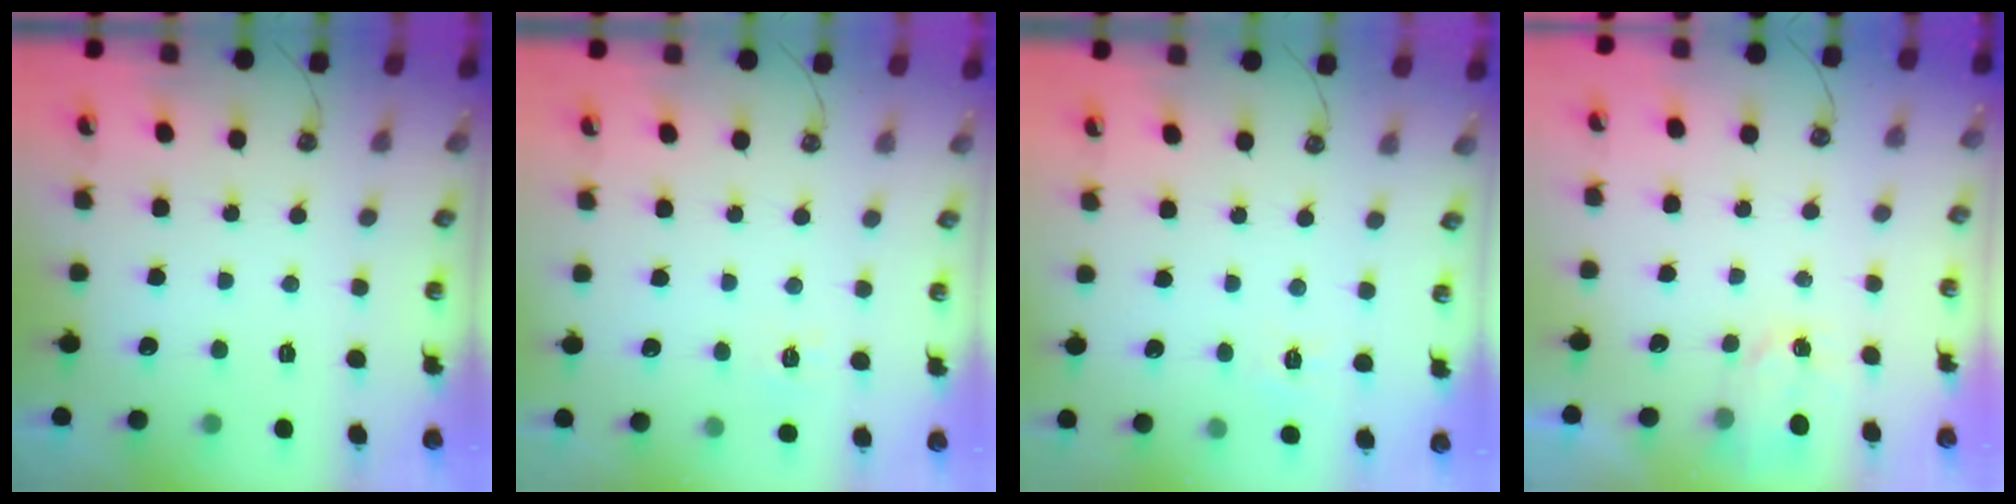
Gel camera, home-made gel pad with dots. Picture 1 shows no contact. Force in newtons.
{"total": 6.4, "press": 6.3, "slide": 0.8}
{"total": 2.7, "press": 2.7, "slide": 0.5}
{"total": 2.2, "press": 2.2, "slide": 0.2}